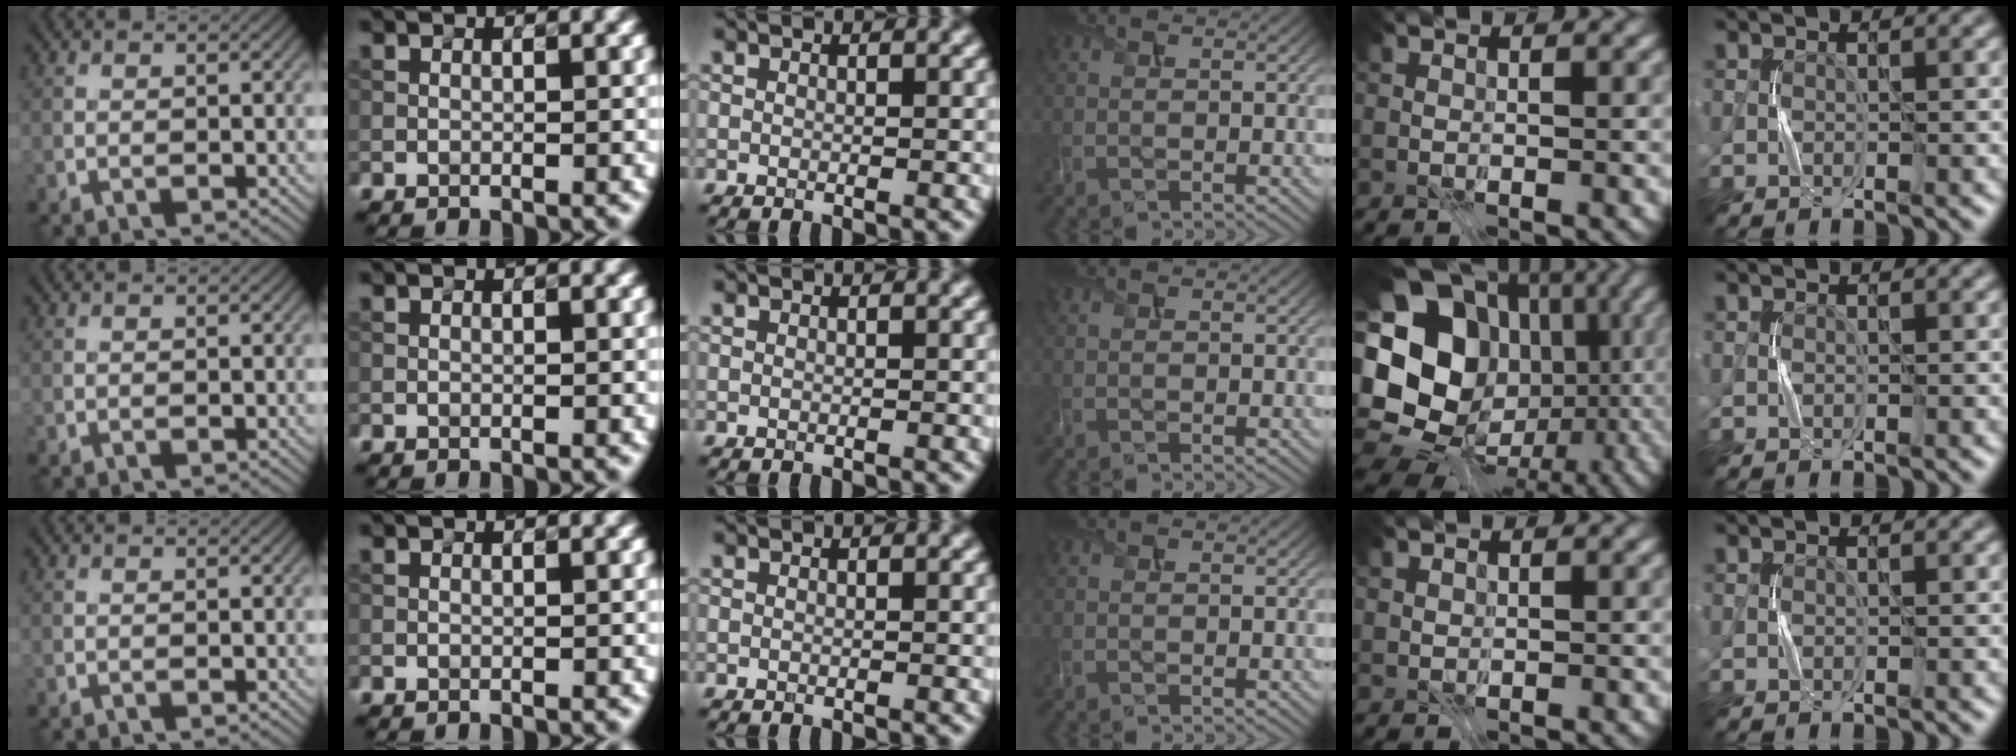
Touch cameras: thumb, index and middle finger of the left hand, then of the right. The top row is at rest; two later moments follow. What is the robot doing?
{"motion": "press", "object": "joystick"}